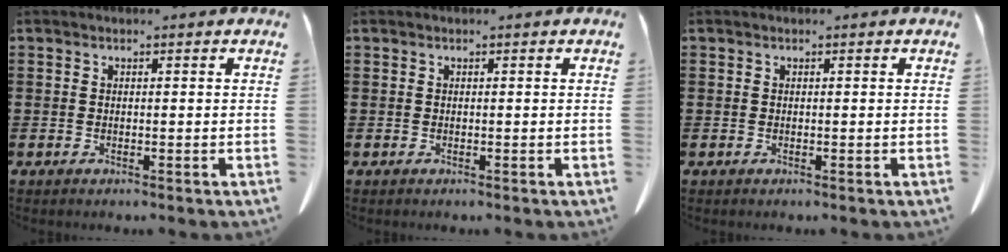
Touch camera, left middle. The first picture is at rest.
{"total": 0.0}
{"total": 0.0}